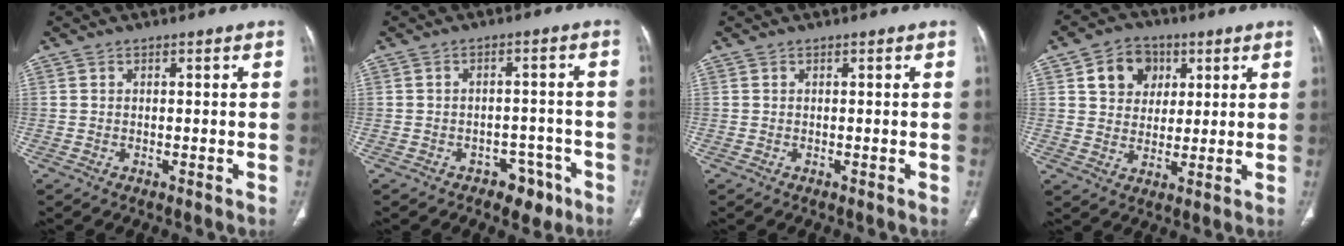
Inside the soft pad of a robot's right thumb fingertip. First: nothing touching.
{"total": 5.3, "force": [-3.3, 3.6, 2.1], "torque": [-0.002, 0.031, -0.039]}
{"total": 0.0}
{"total": 8.9, "force": [3.3, 7.2, 4.0], "torque": [-0.028, -0.008, 0.054]}